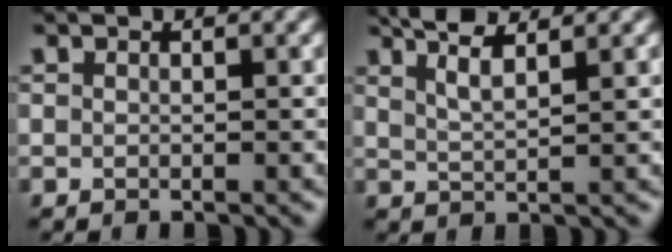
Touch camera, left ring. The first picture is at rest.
{"total": 4.2, "force": [2.9, 1.0, 2.9], "torque": [-0.038, 0.016, 0.035]}